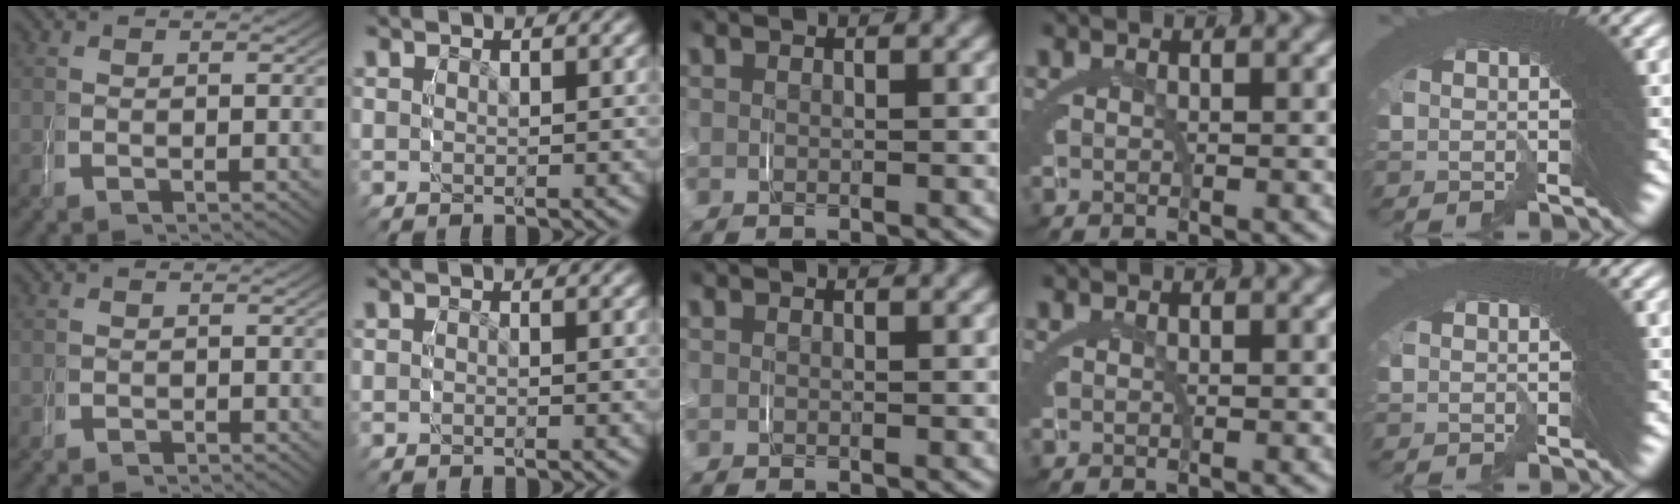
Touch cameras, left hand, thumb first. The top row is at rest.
{"thumb": {"total": 0.7, "force": [0.0, -0.2, -0.7], "torque": [0.013, 0.003, -0.002]}, "index": {"total": 0.7, "force": [-0.7, 0.0, 0.1], "torque": [0.003, 0.000, -0.012]}}